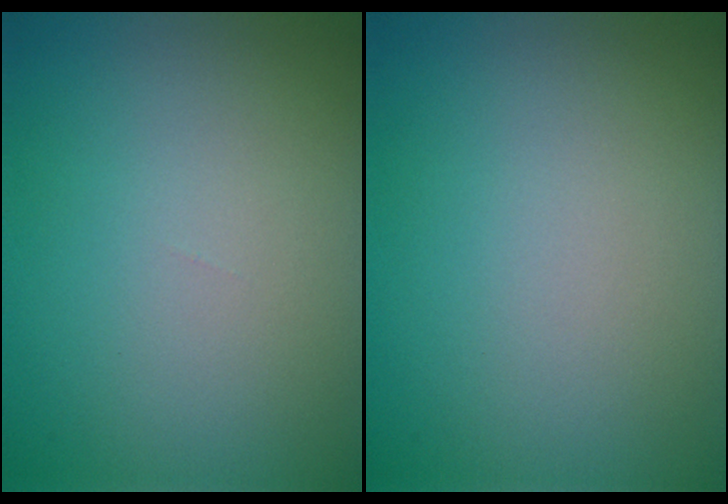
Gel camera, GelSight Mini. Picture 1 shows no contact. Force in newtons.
{"total": 0.0}